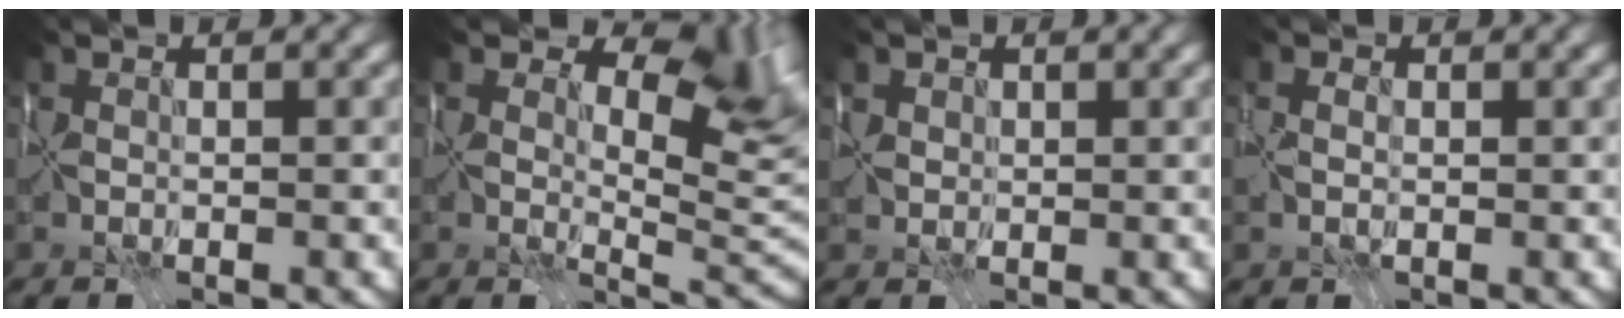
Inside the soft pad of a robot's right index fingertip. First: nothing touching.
{"total": 10.9, "force": [4.7, 5.9, 7.9], "torque": [-0.095, 0.007, 0.065]}
{"total": 1.3, "force": [0.8, 1.0, 0.0], "torque": [-0.010, 0.000, 0.026]}
{"total": 1.8, "force": [0.1, 1.3, 1.3], "torque": [-0.026, 0.015, -0.005]}